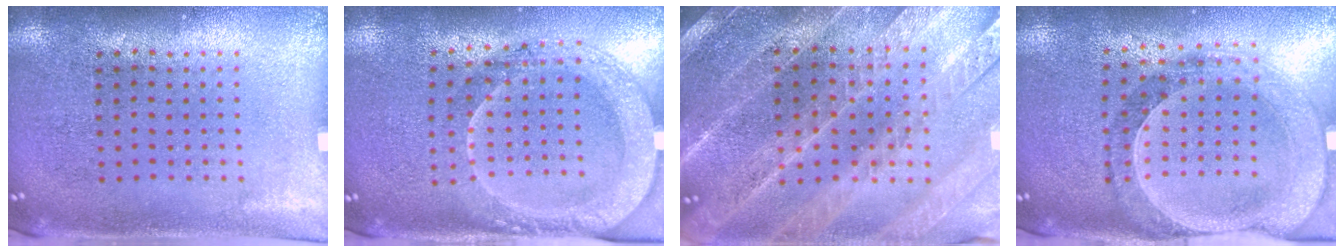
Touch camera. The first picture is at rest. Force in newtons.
{"total": 2.0, "press": 1.9, "slide": 0.6}
{"total": 2.8, "press": 2.8, "slide": 0.5}
{"total": 1.6, "press": 1.5, "slide": 0.3}